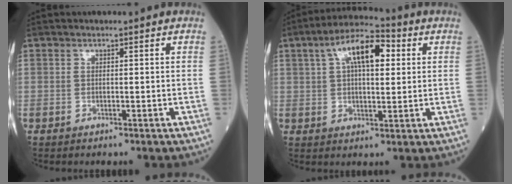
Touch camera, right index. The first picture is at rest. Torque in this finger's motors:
{"motor_torque": [1.25, 0.54, 0.15, 0.08]}